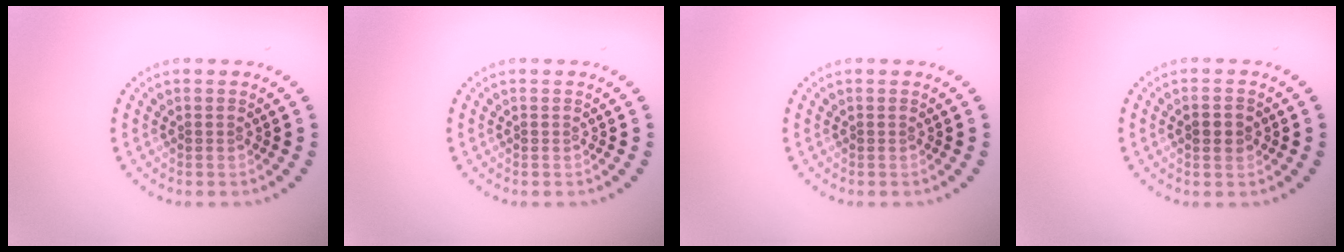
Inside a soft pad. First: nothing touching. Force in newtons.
{"total": 0.0}
{"total": 0.0}
{"total": 1.7, "press": 1.7, "slide": 0.2}